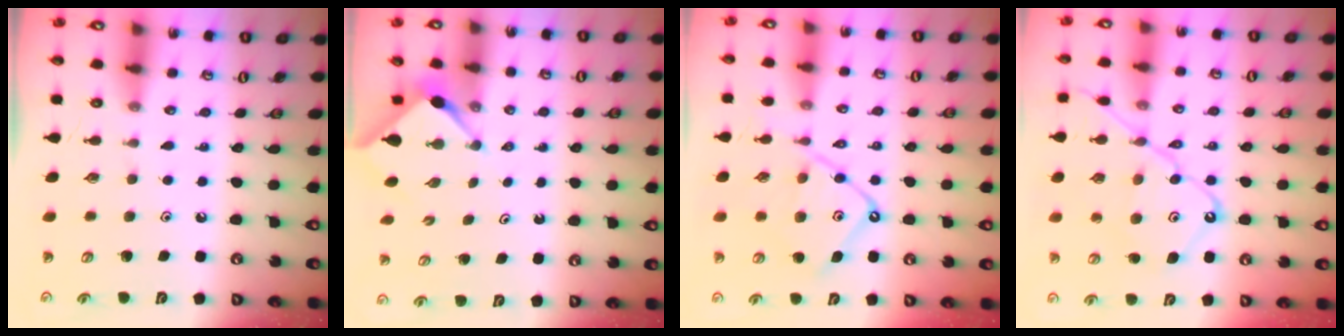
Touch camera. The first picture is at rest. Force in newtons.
{"total": 3.0, "press": 3.0, "slide": 0.3}
{"total": 10.9, "press": 10.8, "slide": 1.1}
{"total": 13.9, "press": 13.8, "slide": 1.4}